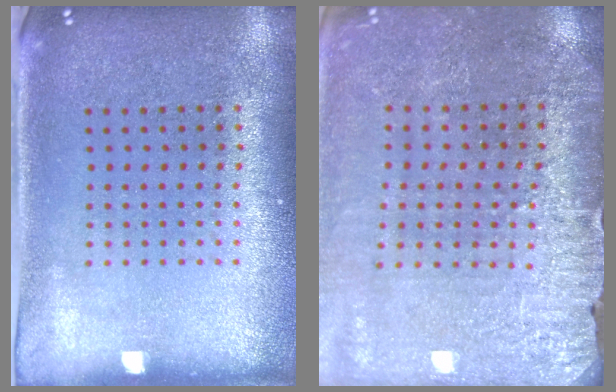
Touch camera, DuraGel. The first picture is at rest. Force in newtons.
{"total": 3.0, "press": 3.0, "slide": 0.1}